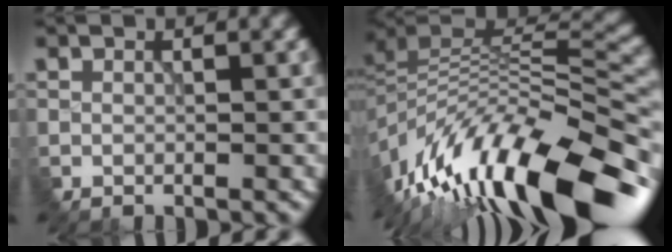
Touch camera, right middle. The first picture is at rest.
{"total": 14.5, "force": [-8.0, 5.4, 10.8], "torque": [-0.205, 0.021, -0.130]}